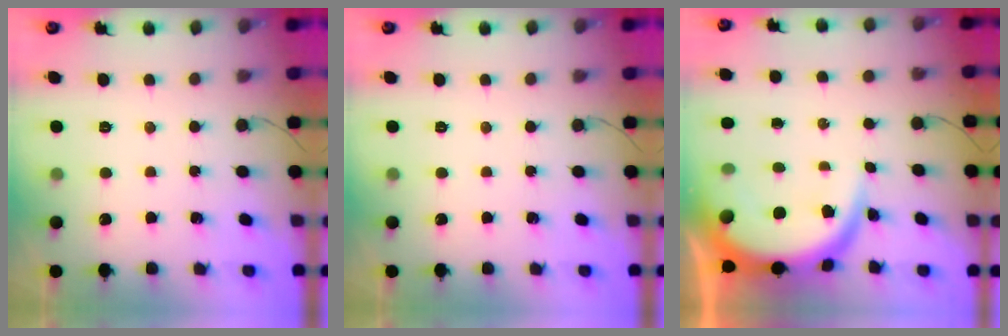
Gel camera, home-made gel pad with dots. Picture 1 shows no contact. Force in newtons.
{"total": 0.0}
{"total": 8.9, "press": 8.9, "slide": 0.7}